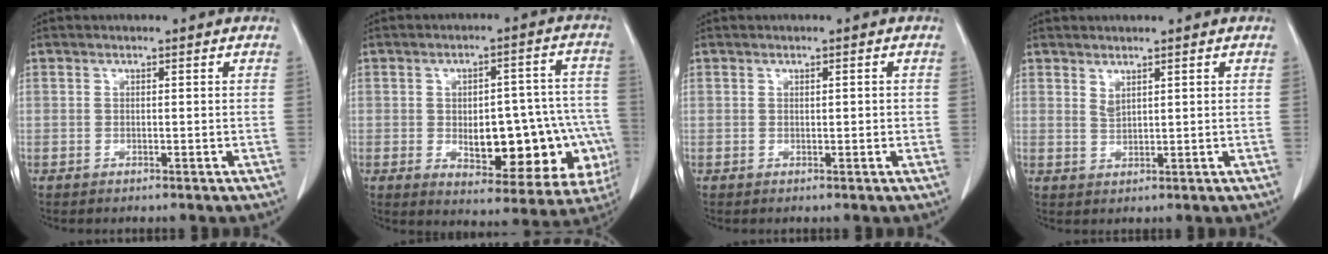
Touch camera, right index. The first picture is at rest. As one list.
[{"total": 18.2, "force": [-4.6, 8.2, 15.6], "torque": [-0.136, 0.037, -0.034]}, {"total": 0.9, "force": [0.1, 0.4, 0.8], "torque": [-0.014, 0.000, 0.003]}, {"total": 1.5, "force": [1.1, 0.2, 1.0], "torque": [-0.020, -0.006, 0.026]}]